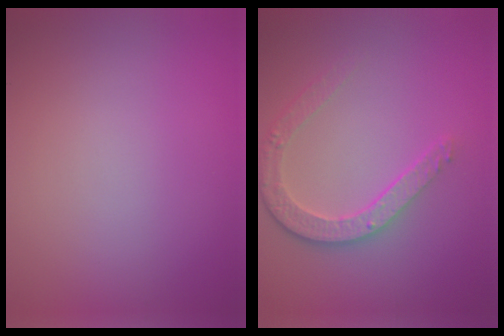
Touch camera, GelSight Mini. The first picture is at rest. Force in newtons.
{"total": 3.6, "press": 2.9, "slide": 2.1}